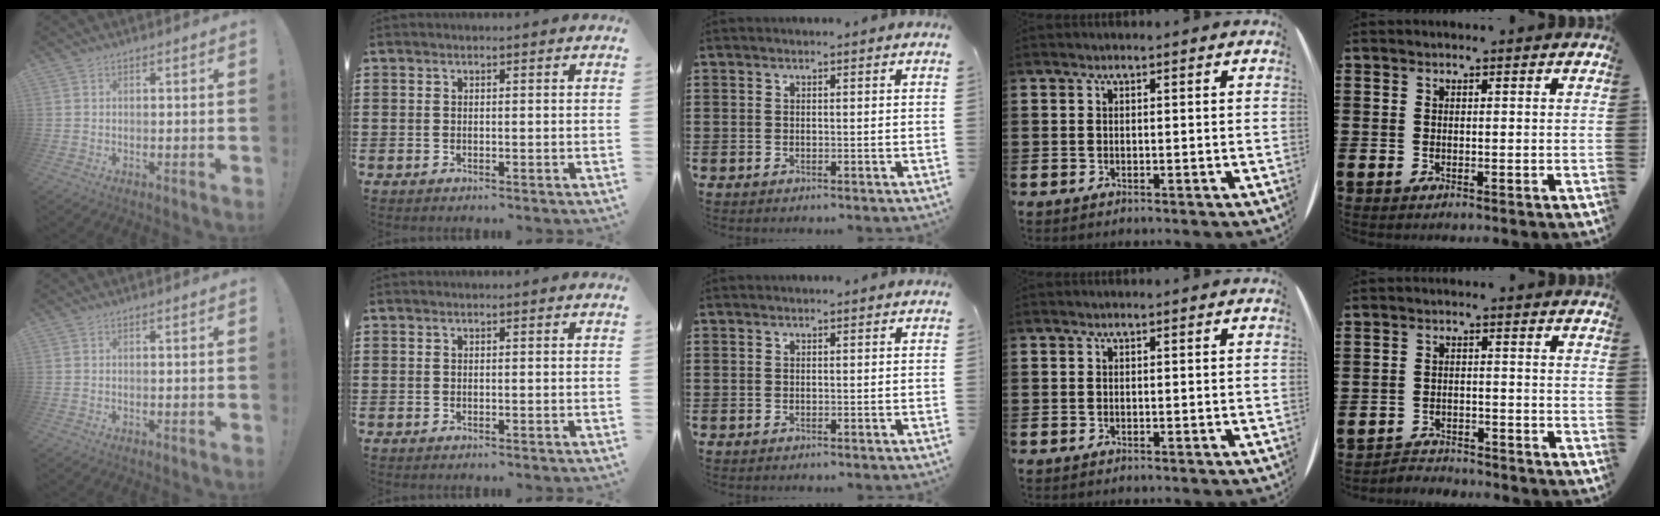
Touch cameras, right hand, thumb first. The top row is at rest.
{"little": {"total": 2.5, "force": [-2.5, 0.3, -0.3], "torque": [-0.003, 0.002, -0.056]}}